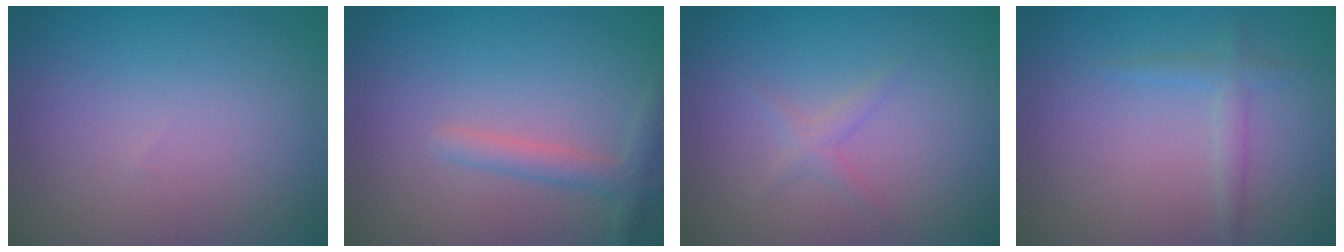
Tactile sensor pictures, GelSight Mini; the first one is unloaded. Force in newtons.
{"total": 2.0, "press": 2.0, "slide": 0.1}
{"total": 1.1, "press": 1.1, "slide": 0.1}
{"total": 1.3, "press": 1.3, "slide": 0.1}